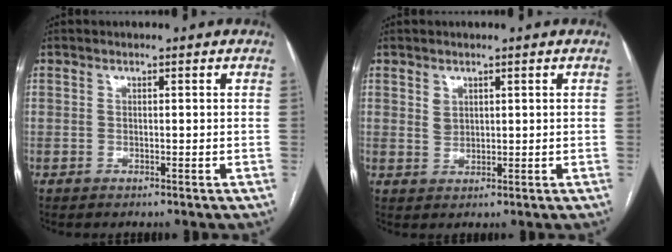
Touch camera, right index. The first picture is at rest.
{"total": 2.0, "force": [1.0, 1.5, 0.9], "torque": [-0.019, -0.001, 0.023]}